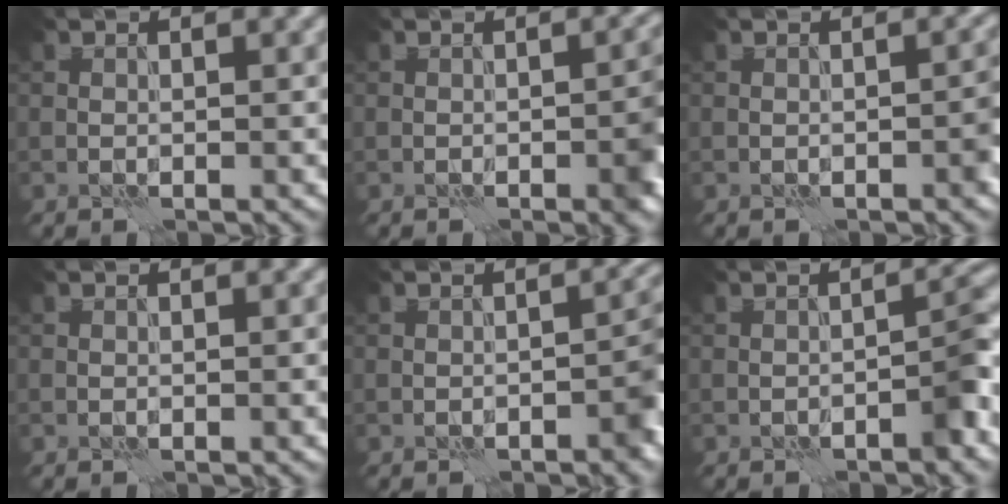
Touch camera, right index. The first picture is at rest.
{"total": 2.6, "force": [-1.1, 0.7, 2.3], "torque": [-0.030, 0.005, -0.018]}
{"total": 1.2, "force": [-0.6, 0.3, 1.1], "torque": [-0.016, 0.006, -0.009]}
{"total": 0.0}
{"total": 2.7, "force": [-1.3, 1.0, 2.1], "torque": [-0.024, 0.012, -0.018]}
{"total": 2.5, "force": [-1.4, 0.5, 2.0], "torque": [-0.027, 0.015, -0.025]}